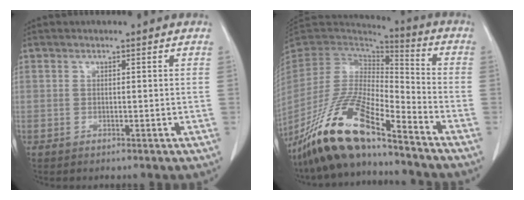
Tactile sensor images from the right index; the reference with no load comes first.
{"total": 17.8, "force": [-13.2, 3.1, 11.5], "torque": [-0.230, -0.024, -0.248]}